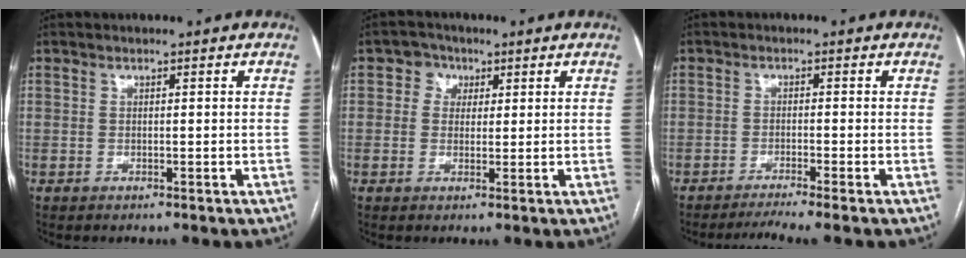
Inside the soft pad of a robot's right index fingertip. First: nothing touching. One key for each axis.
{"total": 3.2, "fx": 1.2, "fy": 2.9, "fz": 0.8, "tx": -0.013, "ty": 0.008, "tz": 0.015}
{"total": 5.0, "fx": -4.1, "fy": -1.3, "fz": 2.5, "tx": -0.035, "ty": -0.009, "tz": -0.066}